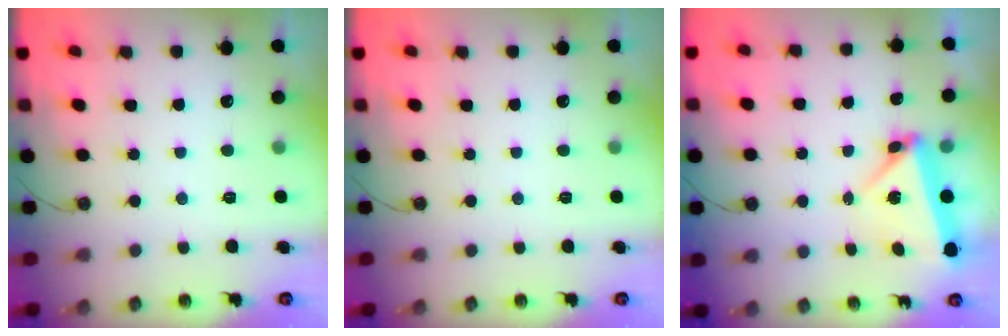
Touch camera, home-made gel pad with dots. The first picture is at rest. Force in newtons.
{"total": 0.0}
{"total": 5.6, "press": 4.6, "slide": 3.2}